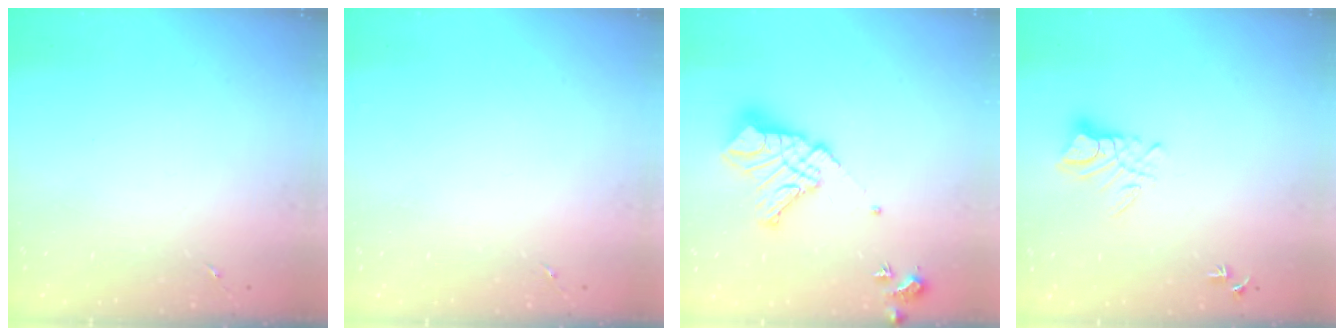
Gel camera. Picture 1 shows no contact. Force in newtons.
{"total": 0.0}
{"total": 16.3, "press": 16.2, "slide": 2.0}
{"total": 8.5, "press": 8.5, "slide": 0.9}